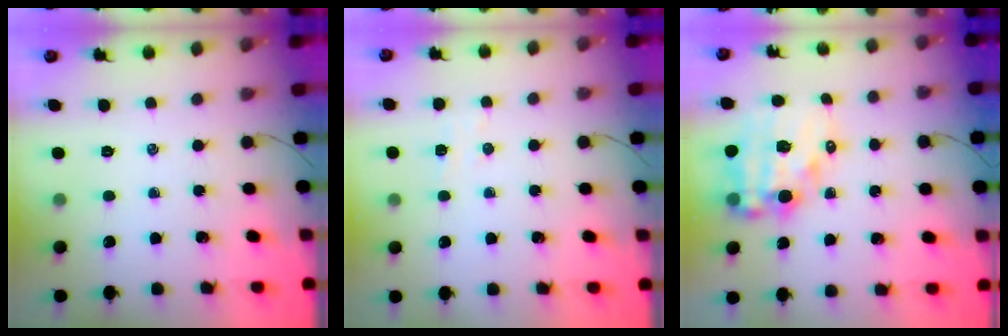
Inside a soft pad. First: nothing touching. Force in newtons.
{"total": 4.2, "press": 4.1, "slide": 0.9}
{"total": 13.2, "press": 12.8, "slide": 3.2}